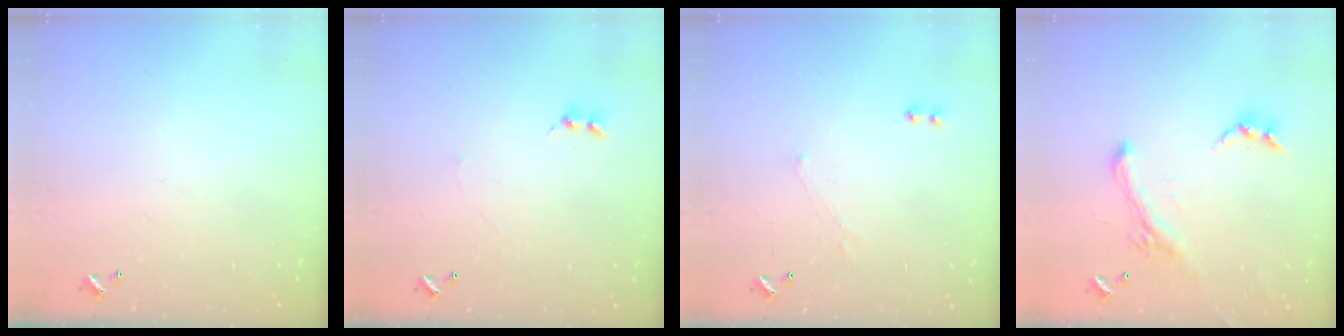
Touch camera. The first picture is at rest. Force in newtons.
{"total": 0.8, "press": 0.7, "slide": 0.5}
{"total": 1.0, "press": 0.9, "slide": 0.5}
{"total": 2.5, "press": 2.0, "slide": 1.4}